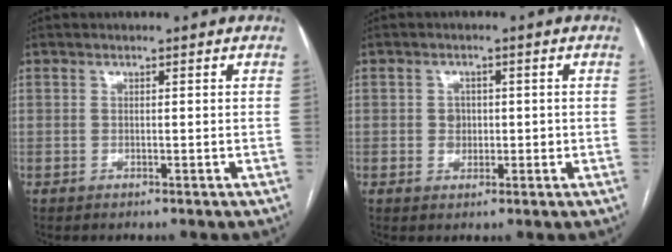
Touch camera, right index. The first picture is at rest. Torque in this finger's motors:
{"motor_torque": [0.37, 0.01, 0.00, 0.03]}